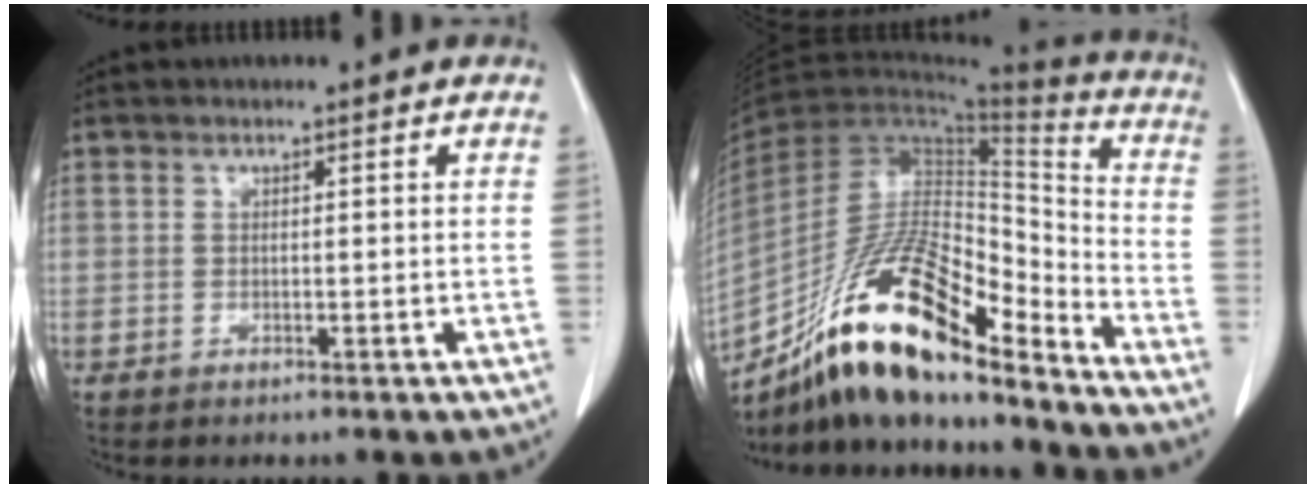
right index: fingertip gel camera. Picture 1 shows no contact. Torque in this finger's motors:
{"motor_torque": [1.21, -0.93, 0.78, 0.08]}